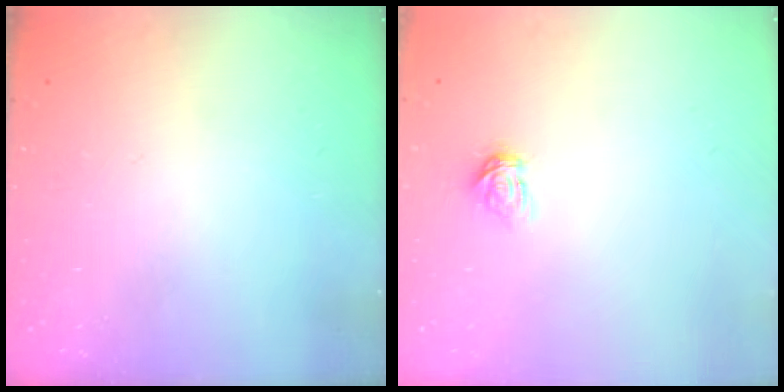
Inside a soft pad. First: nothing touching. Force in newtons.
{"total": 3.5, "press": 3.5, "slide": 0.4}